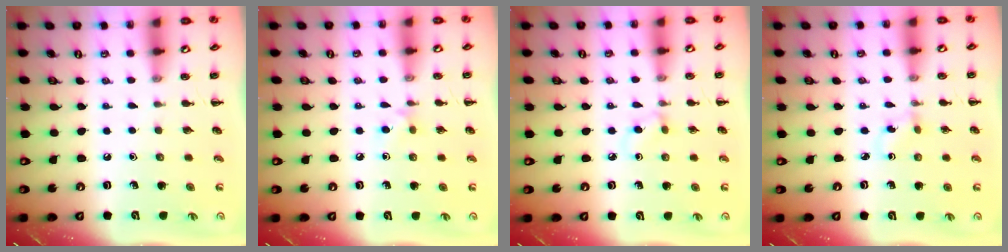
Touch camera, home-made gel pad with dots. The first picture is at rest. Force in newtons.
{"total": 4.4, "press": 4.0, "slide": 1.8}
{"total": 4.0, "press": 3.8, "slide": 1.3}
{"total": 1.4, "press": 1.2, "slide": 0.7}